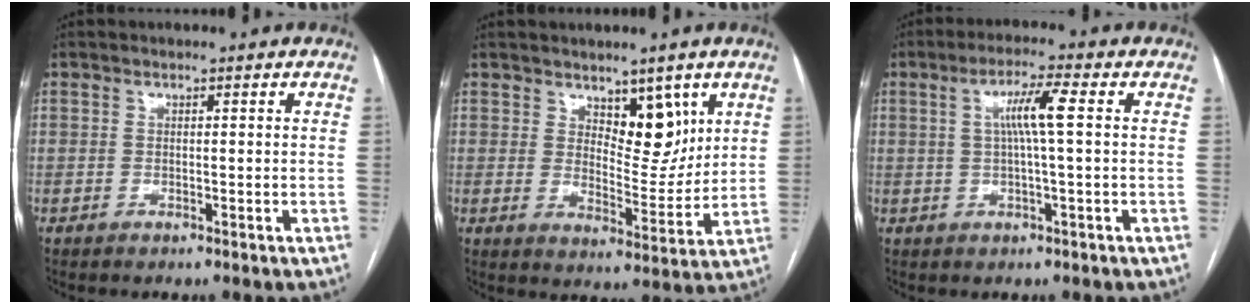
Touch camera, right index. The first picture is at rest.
{"total": 7.6, "force": [4.2, 3.5, 5.3], "torque": [-0.068, -0.009, 0.072]}
{"total": 5.8, "force": [1.0, -0.3, 5.7], "torque": [-0.104, 0.008, 0.018]}